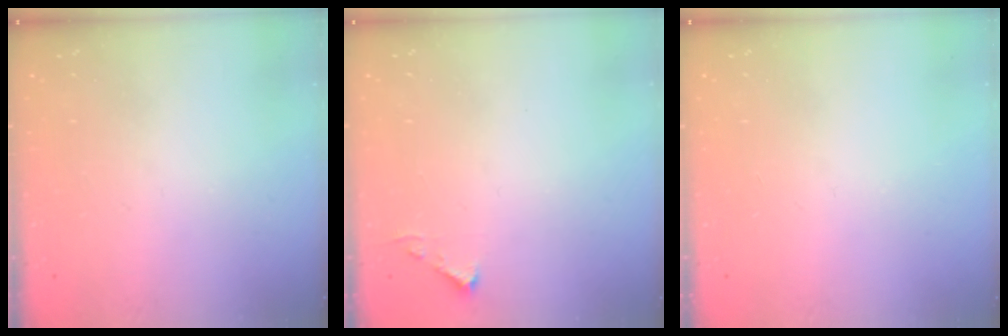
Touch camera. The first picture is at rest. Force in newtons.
{"total": 3.5, "press": 3.5, "slide": 0.4}
{"total": 0.0}